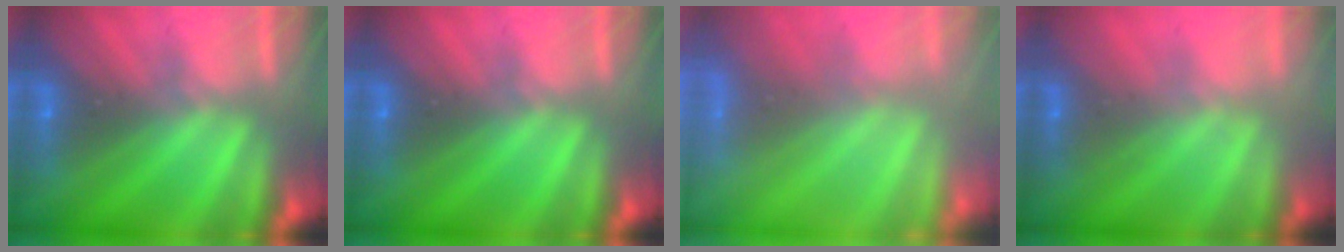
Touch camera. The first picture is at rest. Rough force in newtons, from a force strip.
{"total": 0.0}
{"total": 11.8}
{"total": 2.0}